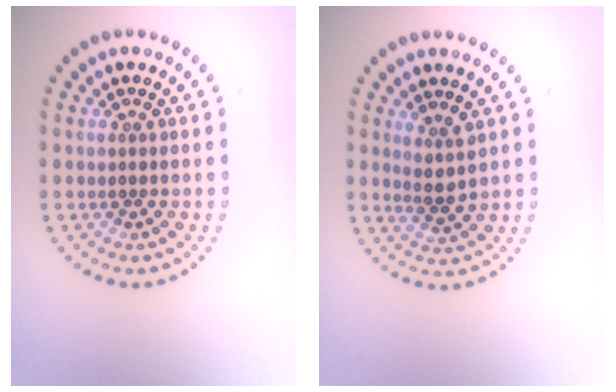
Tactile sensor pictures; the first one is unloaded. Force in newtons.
{"total": 2.3, "press": 1.8, "slide": 1.4}